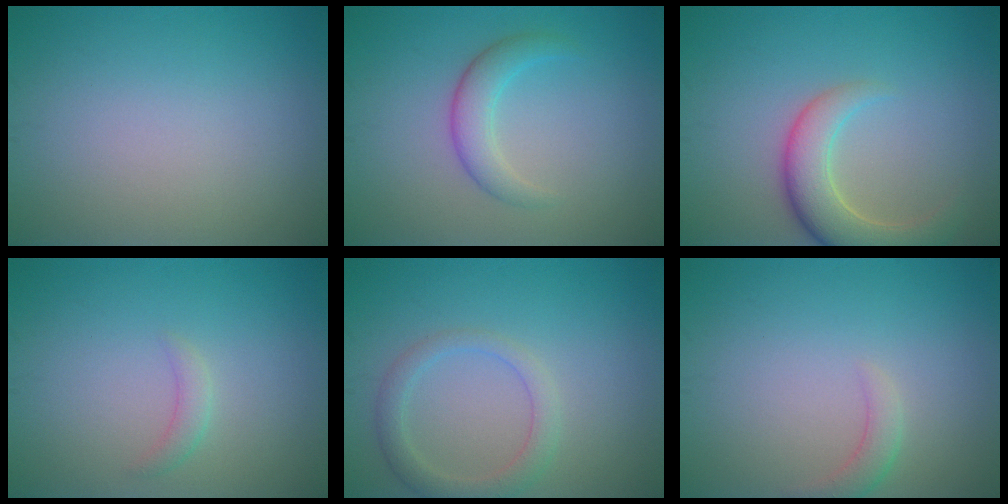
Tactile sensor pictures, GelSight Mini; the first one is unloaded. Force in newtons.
{"total": 2.8, "press": 2.8, "slide": 0.1}
{"total": 5.4, "press": 5.3, "slide": 0.4}
{"total": 1.2, "press": 1.2, "slide": 0.1}
{"total": 2.6, "press": 2.6, "slide": 0.3}
{"total": 1.6, "press": 1.6, "slide": 0.3}